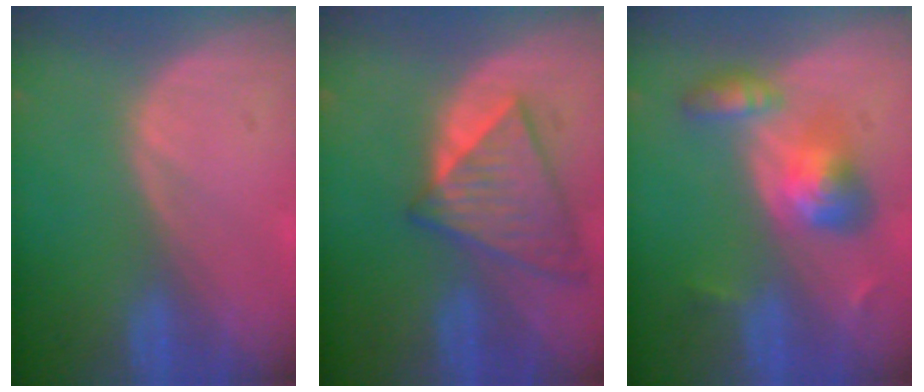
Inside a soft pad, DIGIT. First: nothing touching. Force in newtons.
{"total": 7.6, "press": 7.3, "slide": 2.2}
{"total": 5.7, "press": 5.7, "slide": 0.5}